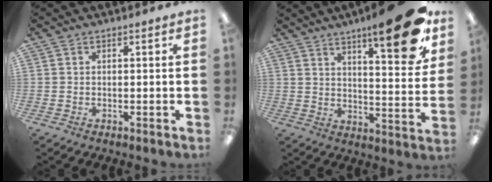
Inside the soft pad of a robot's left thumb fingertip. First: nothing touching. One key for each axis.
{"total": 18.0, "fx": 11.5, "fy": 4.3, "fz": 13.1, "tx": -0.174, "ty": -0.073, "tz": 0.178}